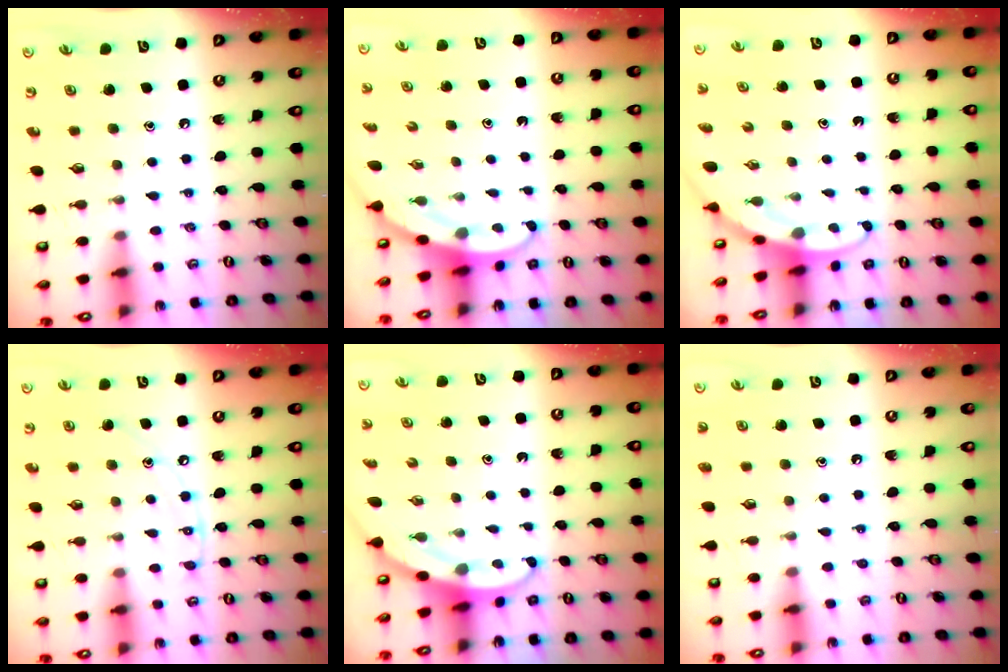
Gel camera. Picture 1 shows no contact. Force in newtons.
{"total": 3.1, "press": 3.1, "slide": 0.1}
{"total": 2.8, "press": 2.8, "slide": 0.1}
{"total": 8.7, "press": 8.6, "slide": 0.8}
{"total": 3.0, "press": 3.0, "slide": 0.1}
{"total": 1.1, "press": 1.1, "slide": 0.3}